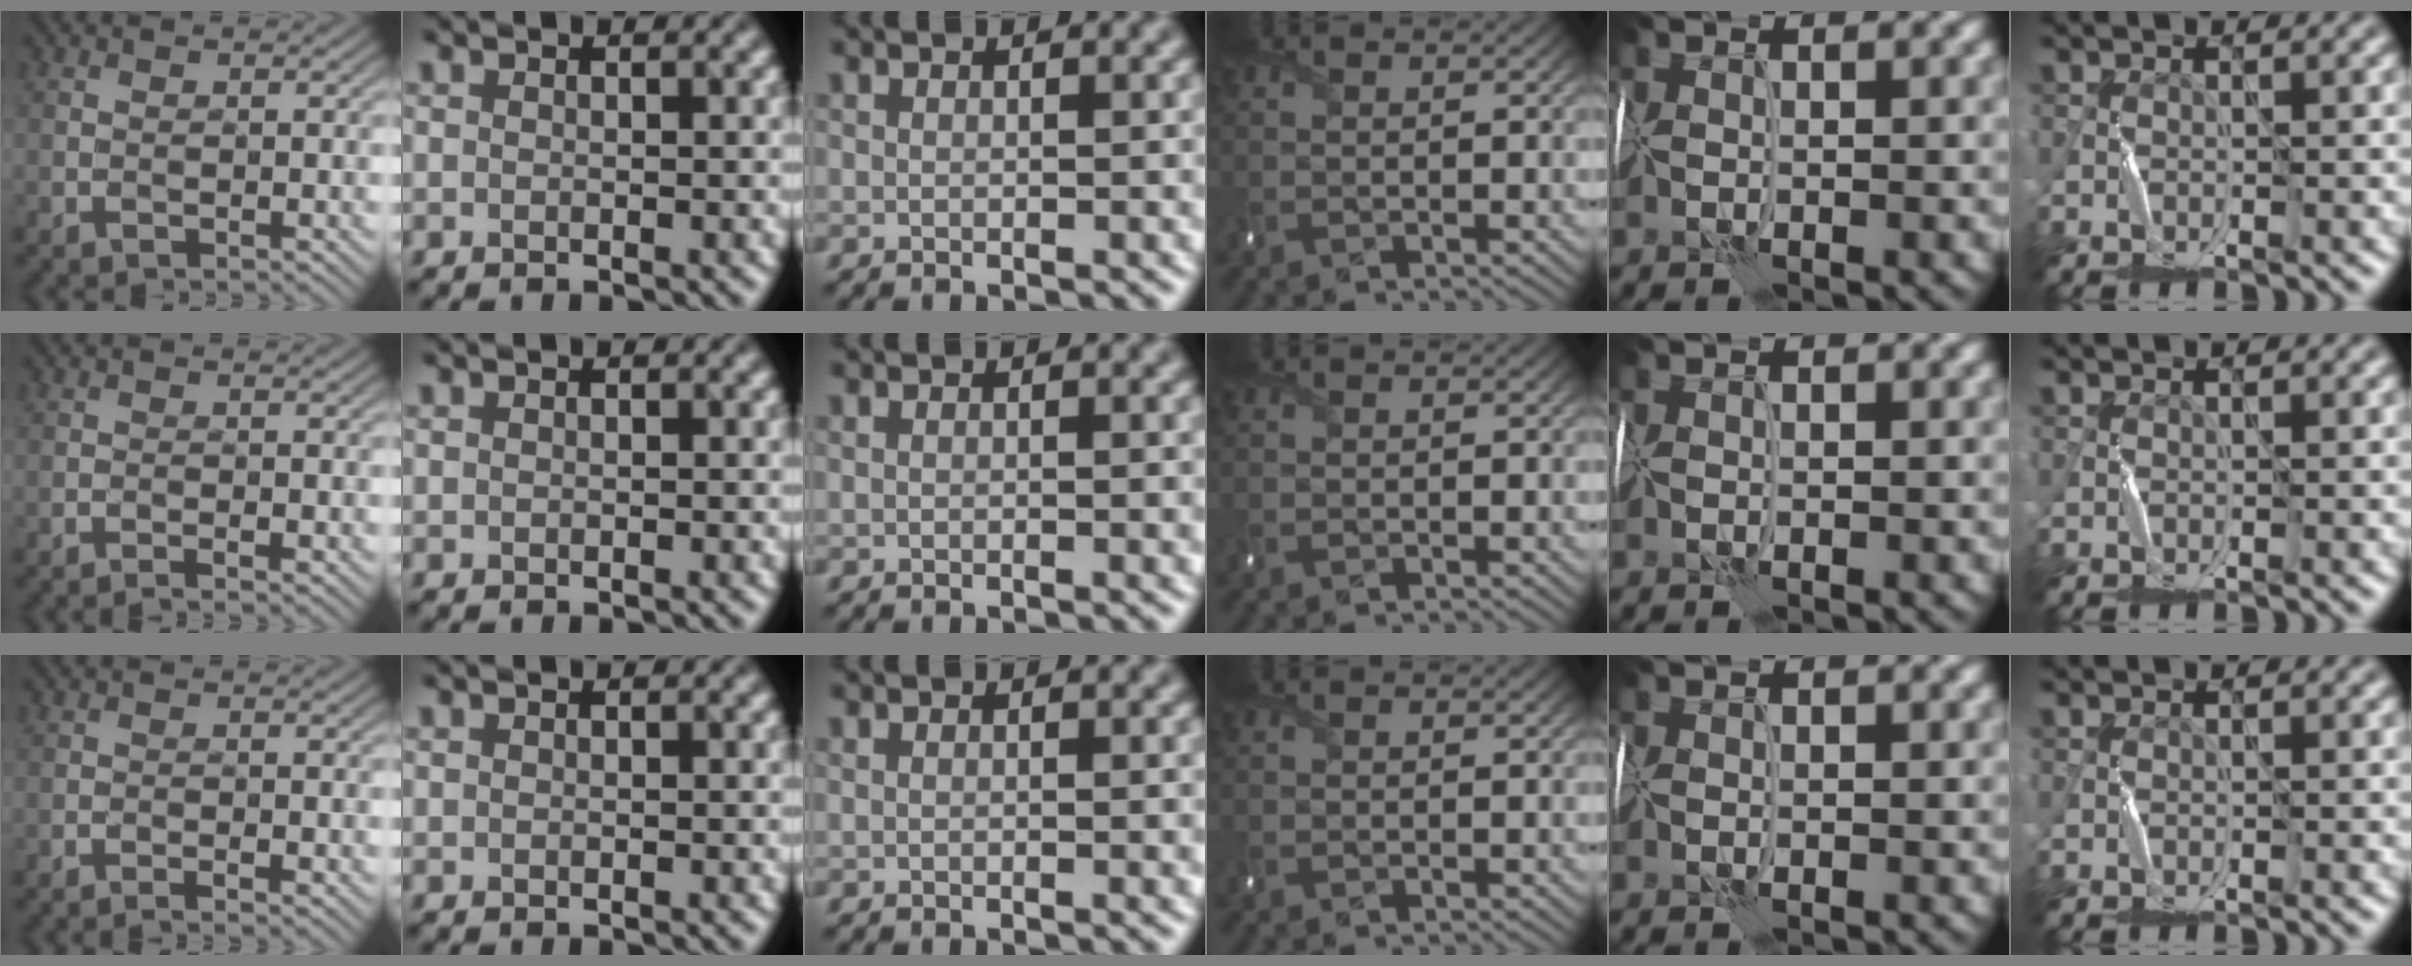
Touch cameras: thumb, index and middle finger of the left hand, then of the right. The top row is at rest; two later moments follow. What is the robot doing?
{"motion": "wrap", "object": "sponge"}